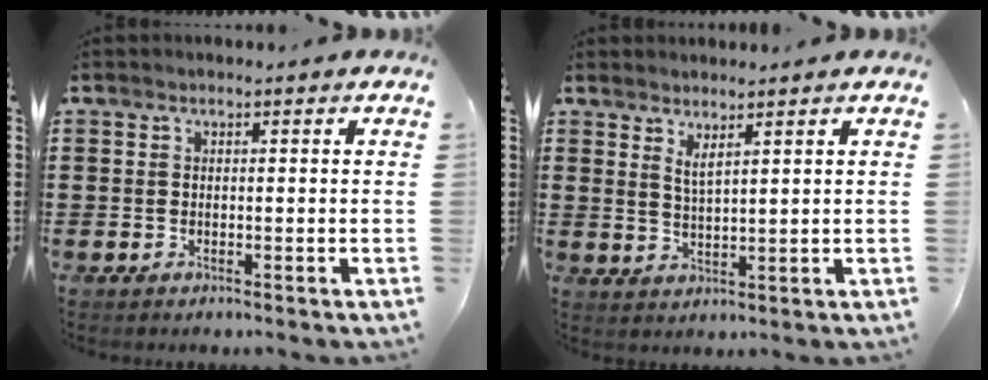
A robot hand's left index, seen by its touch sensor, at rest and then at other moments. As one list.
[{"total": 2.3, "force": [1.8, 0.2, 1.4], "torque": [-0.031, 0.004, 0.033]}]